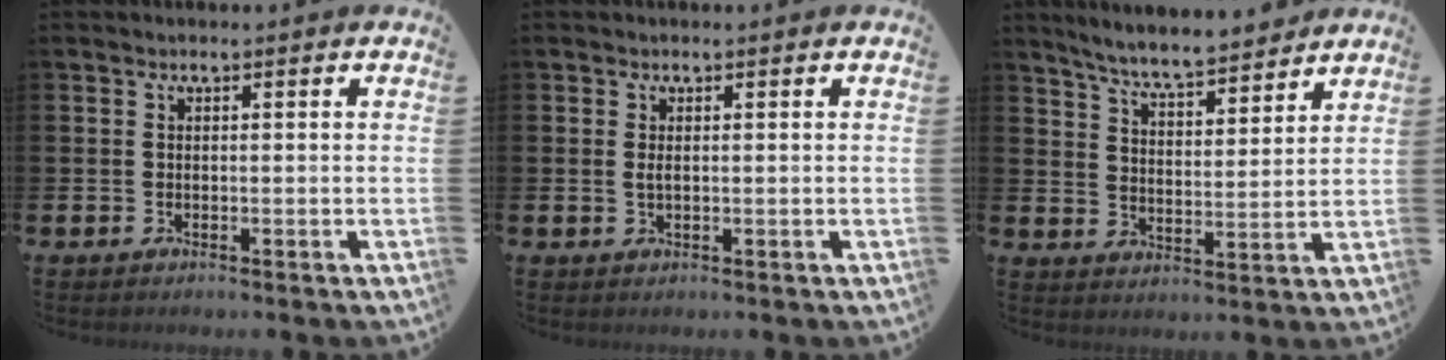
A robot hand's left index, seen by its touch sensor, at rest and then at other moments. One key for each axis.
{"total": 0.9, "fx": 0.3, "fy": 0.3, "fz": 0.8, "tx": -0.009, "ty": 0.001, "tz": 0.002}
{"total": 6.6, "fx": 6.4, "fy": 0.4, "fz": 1.7, "tx": -0.057, "ty": -0.040, "tz": 0.113}